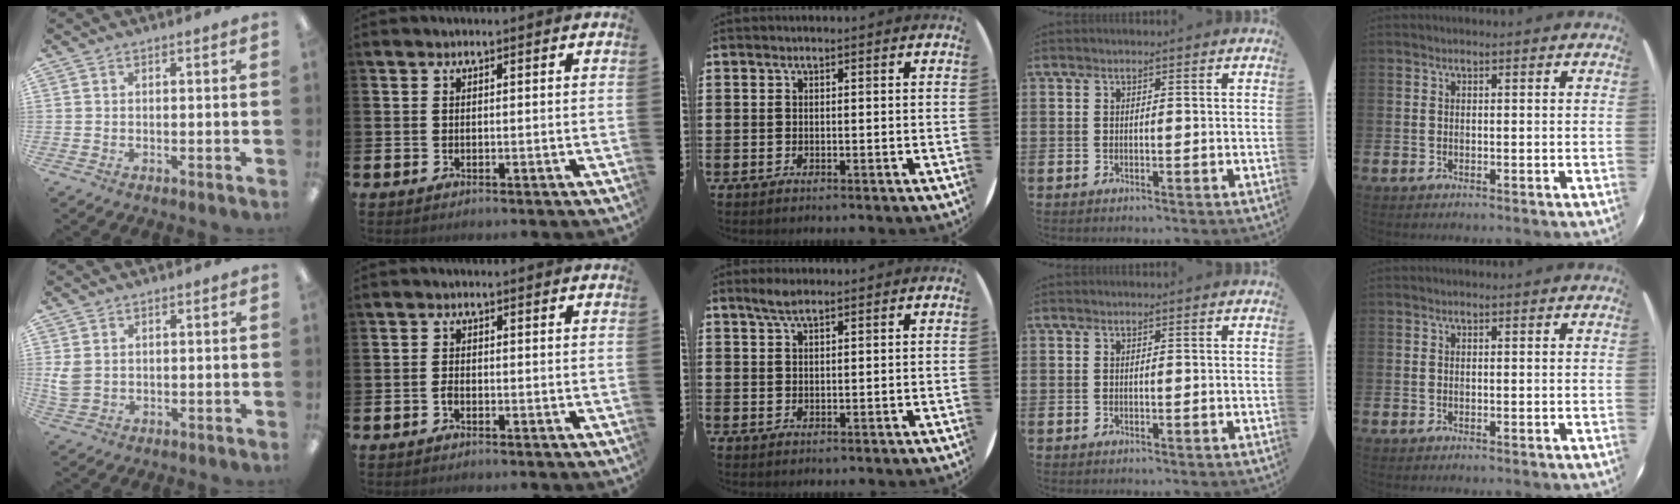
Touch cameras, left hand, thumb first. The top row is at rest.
{"thumb": {"total": 3.8, "force": [1.1, 3.0, 2.1], "torque": [-0.040, -0.002, 0.020]}, "index": {"total": 1.0, "force": [-0.6, 0.5, 0.6], "torque": [-0.008, -0.002, -0.013]}, "middle": {"total": 2.3, "force": [1.8, 0.5, 1.3], "torque": [-0.027, 0.006, 0.032]}}